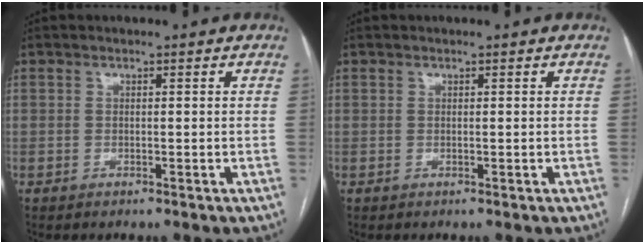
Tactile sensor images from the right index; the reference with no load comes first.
{"total": 0.0}